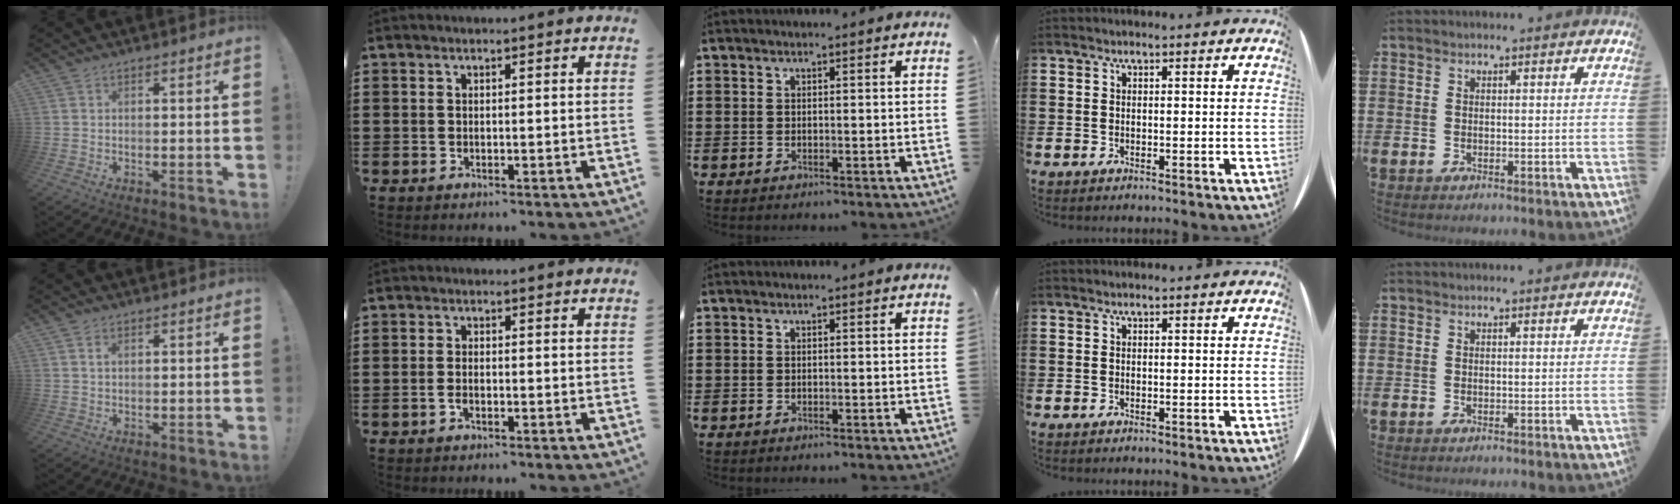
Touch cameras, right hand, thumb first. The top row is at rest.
{"thumb": {"total": 1.4, "force": [0.7, 0.7, 0.9], "torque": [-0.009, -0.003, 0.011]}, "index": {"total": 1.4, "force": [-0.6, 0.5, 1.1], "torque": [-0.024, -0.004, -0.009]}}